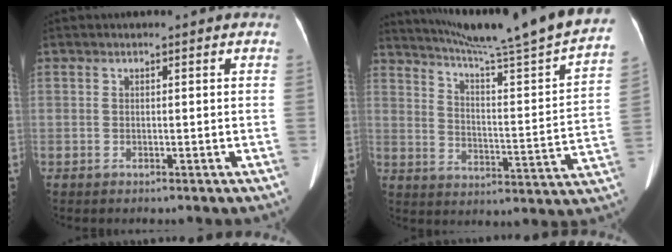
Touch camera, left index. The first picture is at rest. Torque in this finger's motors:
{"motor_torque": [0.10, -0.76, 0.02, 0.03]}